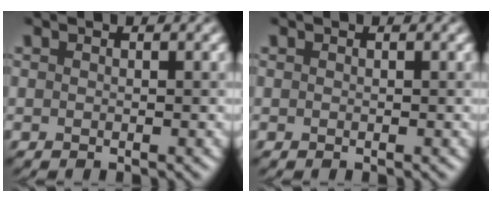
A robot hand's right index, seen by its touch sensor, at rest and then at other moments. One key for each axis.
{"total": 0.0}